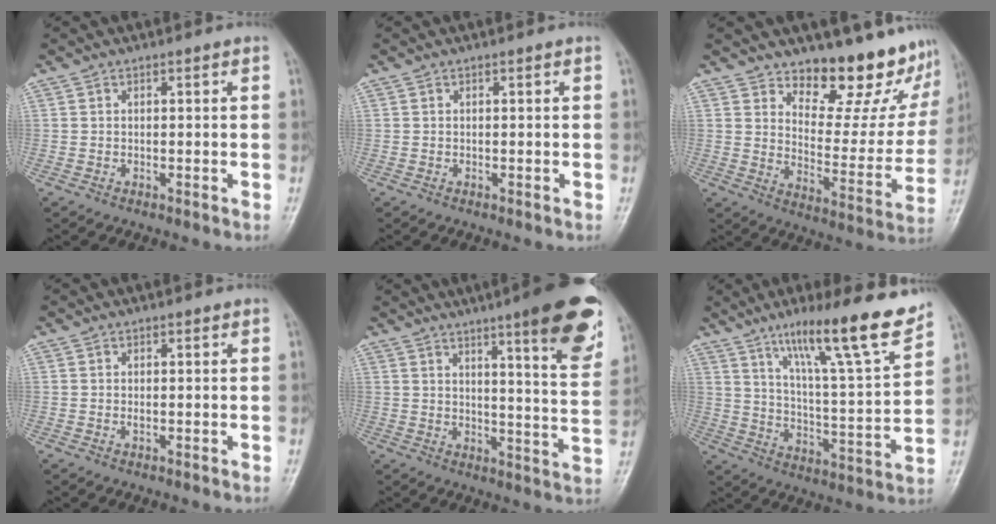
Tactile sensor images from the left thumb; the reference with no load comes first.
{"total": 0.0}
{"total": 17.8, "force": [14.8, 6.8, 7.1], "torque": [-0.029, -0.129, 0.194]}
{"total": 0.8, "force": [0.1, 0.6, 0.6], "torque": [-0.006, 0.000, 0.000]}
{"total": 17.7, "force": [10.3, 2.8, 14.1], "torque": [-0.152, -0.054, 0.133]}
{"total": 18.8, "force": [12.9, 2.2, 13.5], "torque": [-0.190, -0.068, 0.208]}